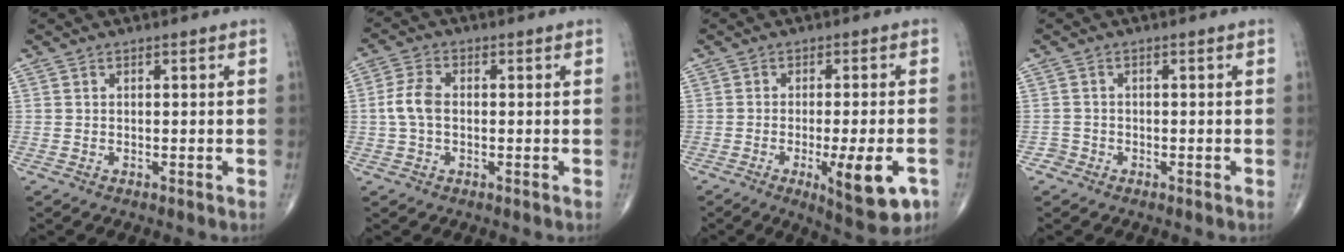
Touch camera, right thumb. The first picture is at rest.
{"total": 5.1, "force": [-0.1, 3.1, 4.0], "torque": [-0.091, 0.013, -0.008]}
{"total": 11.0, "force": [-4.1, 2.8, 9.9], "torque": [-0.133, -0.003, -0.051]}
{"total": 1.4, "force": [-0.9, 1.1, -0.3], "torque": [0.016, 0.007, -0.023]}